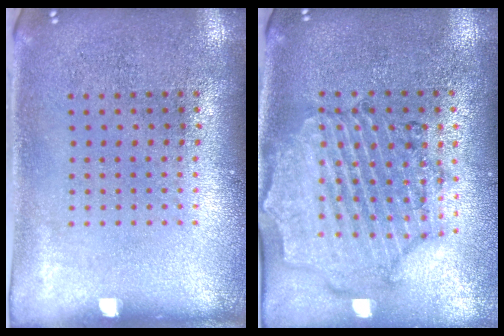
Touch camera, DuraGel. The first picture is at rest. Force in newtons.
{"total": 1.6, "press": 1.6, "slide": 0.3}